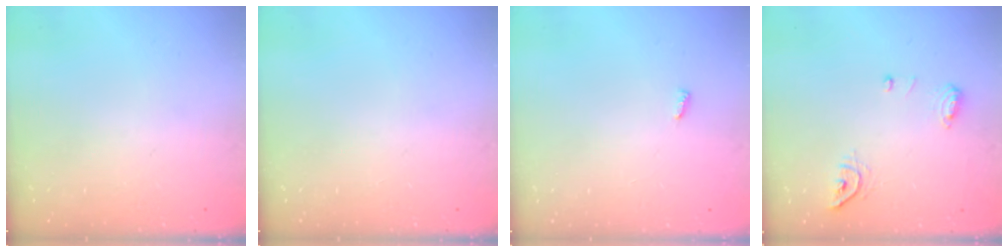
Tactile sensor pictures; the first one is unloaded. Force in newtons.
{"total": 0.0}
{"total": 2.8, "press": 2.8, "slide": 0.4}
{"total": 7.9, "press": 7.8, "slide": 1.3}